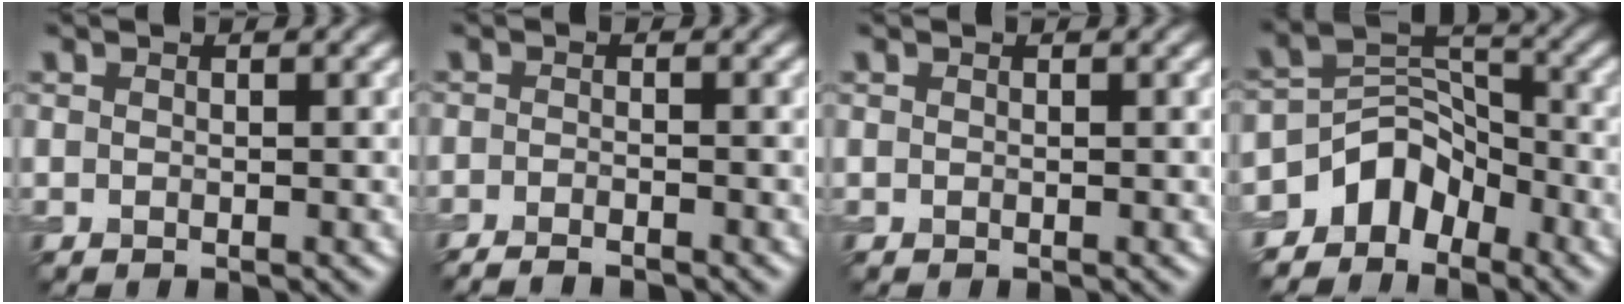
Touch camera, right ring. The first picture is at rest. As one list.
[{"total": 2.7, "force": [-2.2, 0.5, 1.5], "torque": [-0.023, -0.001, -0.042]}, {"total": 0.0}, {"total": 5.2, "force": [-3.7, 3.2, 1.7], "torque": [-0.009, 0.006, -0.072]}]